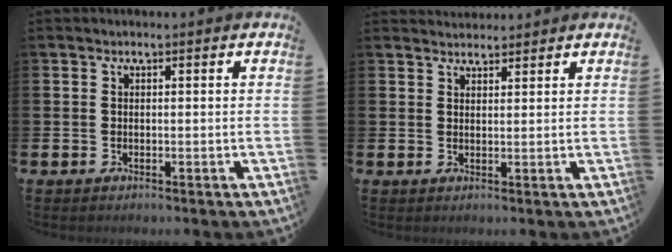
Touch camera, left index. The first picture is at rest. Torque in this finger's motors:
{"motor_torque": [0.39, -0.57, 0.06, -0.01]}